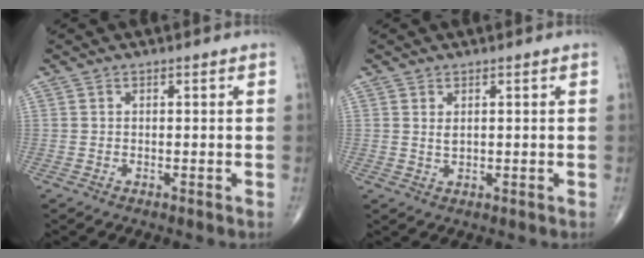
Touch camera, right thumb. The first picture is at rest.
{"total": 1.4, "force": [0.6, 0.7, 1.1], "torque": [-0.018, -0.004, 0.014]}